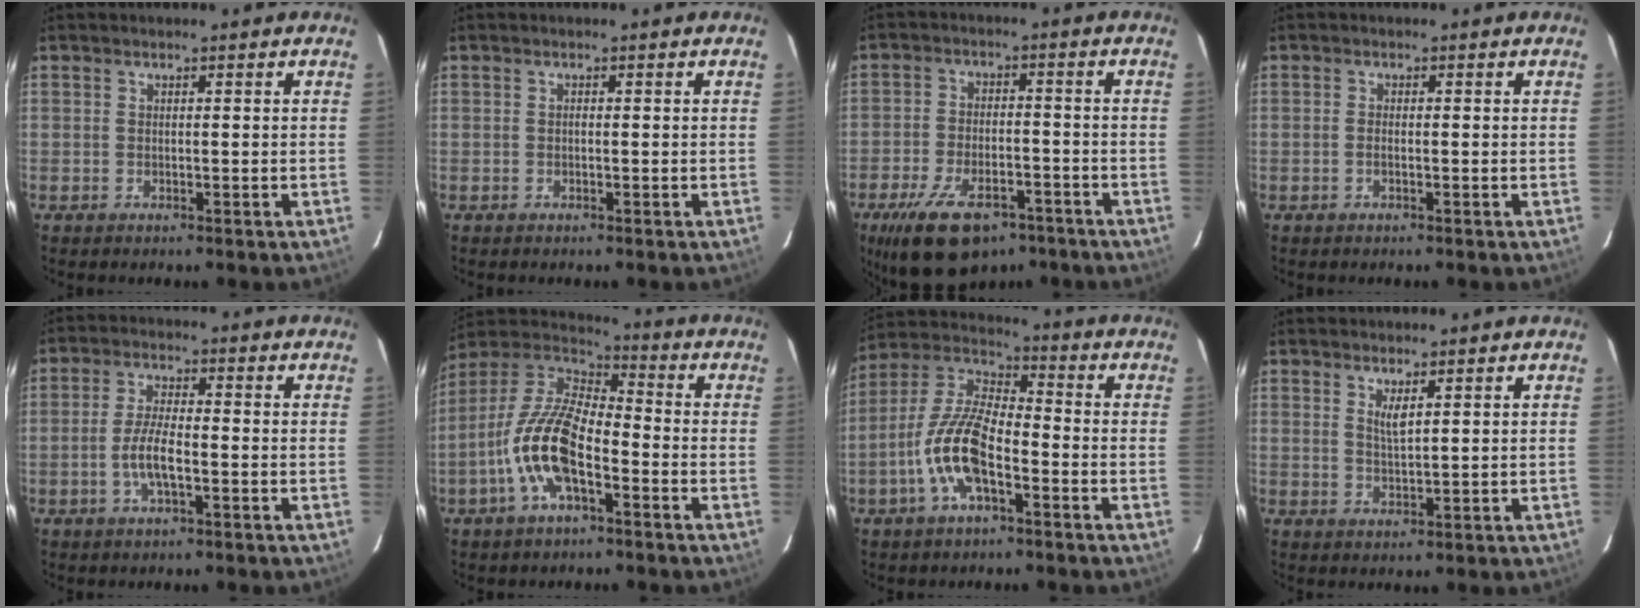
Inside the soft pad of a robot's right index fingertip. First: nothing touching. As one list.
[{"total": 0.0}, {"total": 15.7, "force": [-10.3, 7.5, 9.2], "torque": [-0.196, -0.017, -0.164]}, {"total": 0.9, "force": [-0.4, 0.4, 0.7], "torque": [-0.017, 0.001, -0.008]}, {"total": 5.6, "force": [-1.9, 1.4, 5.1], "torque": [-0.106, 0.001, -0.038]}, {"total": 14.3, "force": [-5.5, 5.5, 11.9], "torque": [-0.249, 0.001, -0.113]}, {"total": 12.6, "force": [-5.1, 4.6, 10.5], "torque": [-0.227, 0.003, -0.101]}, {"total": 2.5, "force": [1.3, 0.6, 2.1], "torque": [-0.037, -0.003, 0.023]}]